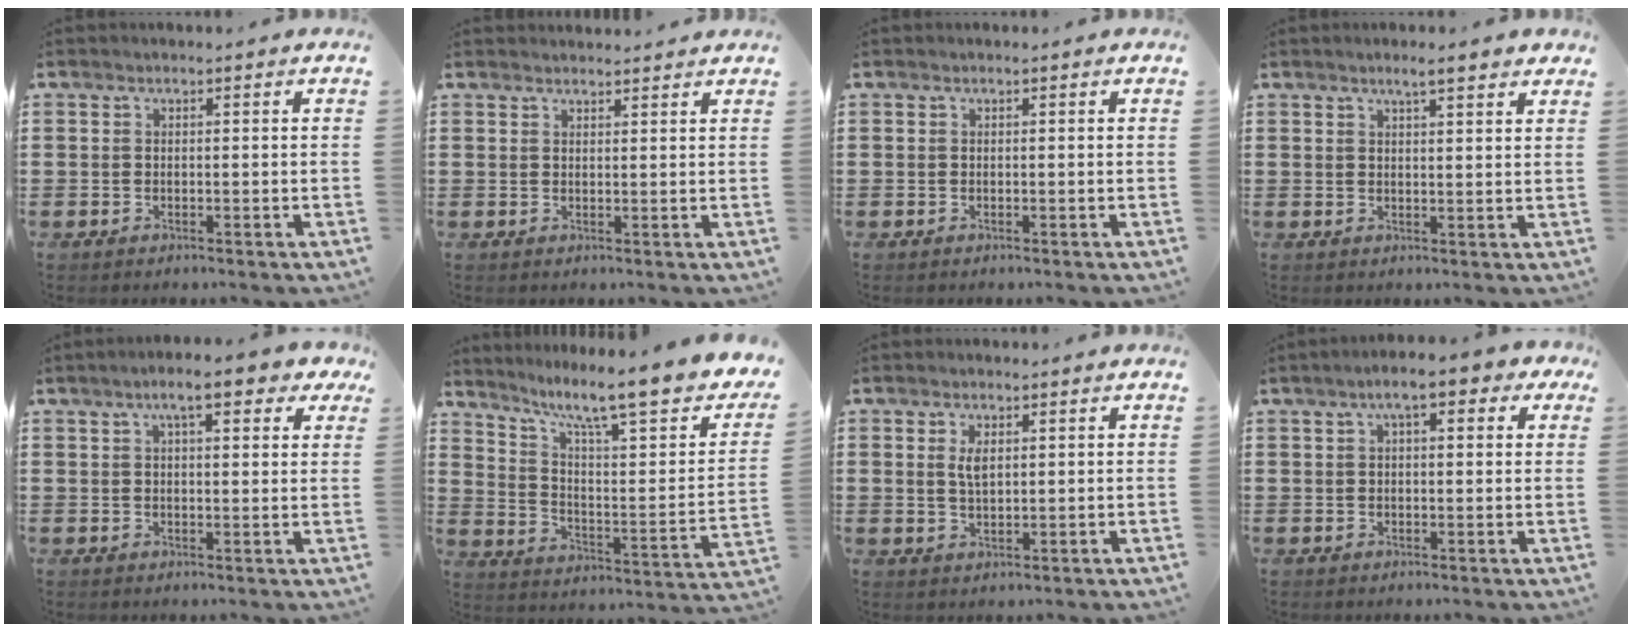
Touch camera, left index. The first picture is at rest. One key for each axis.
{"total": 1.6, "fx": 1.6, "fy": 0.2, "fz": 0.1, "tx": -0.007, "ty": 0.002, "tz": 0.032}
{"total": 0.0}
{"total": 3.3, "fx": 2.6, "fy": 0.1, "fz": 2.0, "tx": -0.045, "ty": 0.001, "tz": 0.046}
{"total": 6.9, "fx": 4.4, "fy": 1.5, "fz": 5.1, "tx": -0.094, "ty": 0.003, "tz": 0.073}
{"total": 10.7, "fx": 8.4, "fy": 1.1, "fz": 6.4, "tx": -0.127, "ty": -0.067, "tz": 0.128}
{"total": 2.8, "fx": 1.0, "fy": 1.1, "fz": 2.3, "tx": -0.051, "ty": 0.005, "tz": 0.017}
{"total": 5.9, "fx": 3.2, "fy": 1.6, "fz": 4.7, "tx": -0.090, "ty": 0.009, "tz": 0.051}